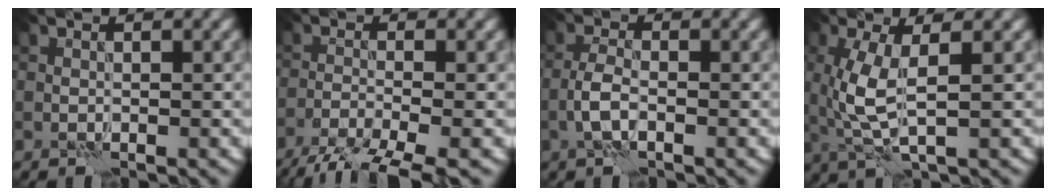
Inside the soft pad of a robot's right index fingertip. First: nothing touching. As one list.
[{"total": 6.4, "force": [-4.7, 1.2, 4.1], "torque": [-0.068, -0.007, -0.095]}, {"total": 2.2, "force": [-0.9, 0.8, 1.8], "torque": [-0.040, 0.007, -0.024]}, {"total": 4.4, "force": [0.4, 1.5, 4.1], "torque": [-0.104, -0.001, 0.011]}]